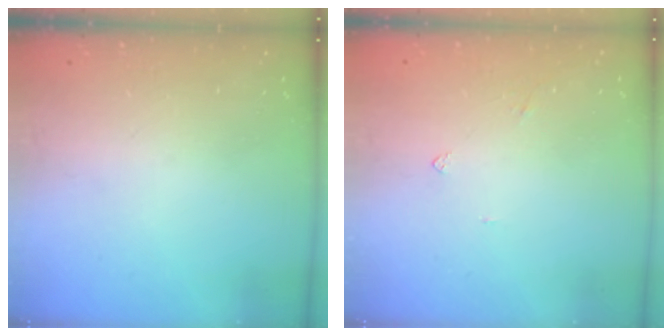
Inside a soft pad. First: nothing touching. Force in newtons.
{"total": 1.9, "press": 1.8, "slide": 0.4}